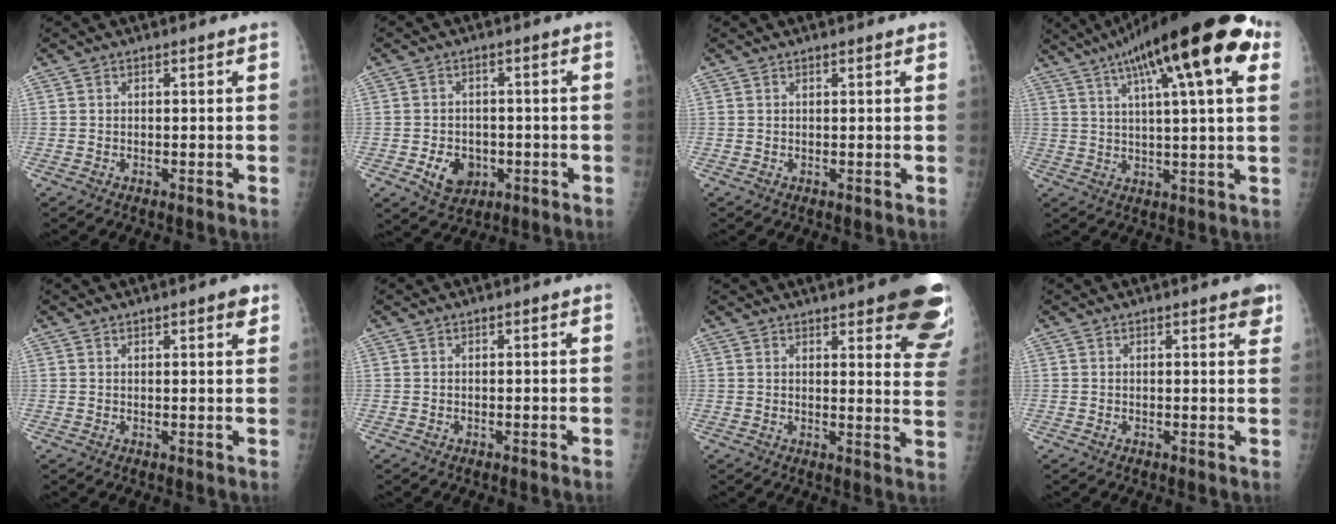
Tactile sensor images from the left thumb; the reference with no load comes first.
{"total": 6.3, "force": [-2.0, 4.9, 3.4], "torque": [-0.033, 0.008, -0.024]}
{"total": 0.8, "force": [0.6, 0.2, 0.6], "torque": [-0.007, 0.000, 0.007]}
{"total": 22.9, "force": [10.7, 5.2, 19.6], "torque": [-0.301, 0.013, 0.158]}
{"total": 2.9, "force": [1.8, 0.7, 2.1], "torque": [-0.021, -0.006, 0.021]}
{"total": 0.0}
{"total": 18.0, "force": [12.0, 4.9, 12.5], "torque": [-0.125, -0.056, 0.128]}
{"total": 3.4, "force": [2.0, 1.0, 2.5], "torque": [-0.019, -0.006, 0.019]}